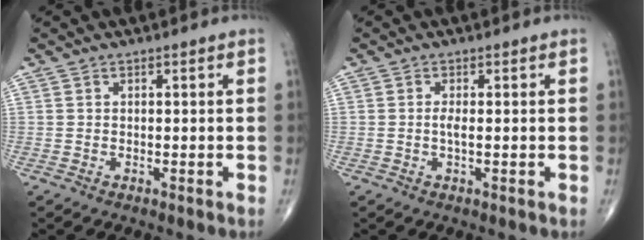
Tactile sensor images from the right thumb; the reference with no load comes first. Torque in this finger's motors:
{"motor_torque": [-0.07, -0.16, -0.28, -0.28, 0.00]}